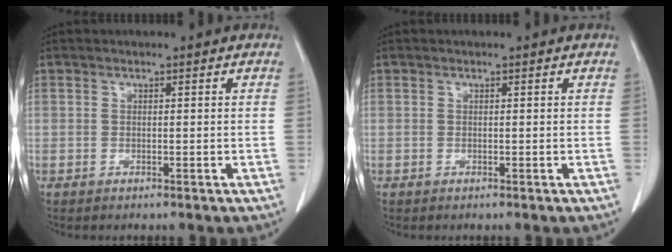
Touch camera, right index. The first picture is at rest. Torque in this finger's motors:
{"motor_torque": [0.00, 0.00, 0.00, 0.00]}